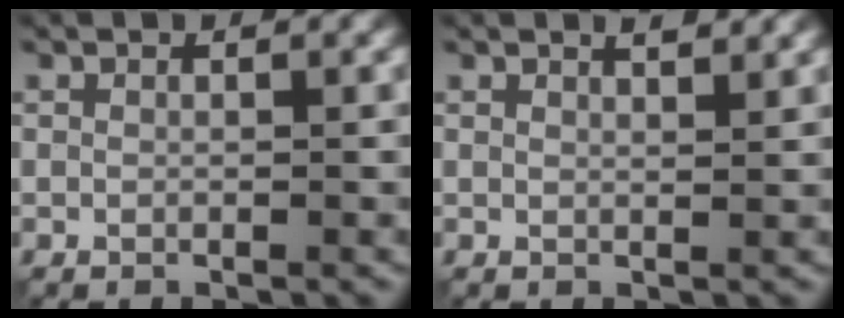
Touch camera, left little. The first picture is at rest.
{"total": 1.6, "force": [1.4, 0.3, 0.8], "torque": [-0.010, 0.000, 0.014]}